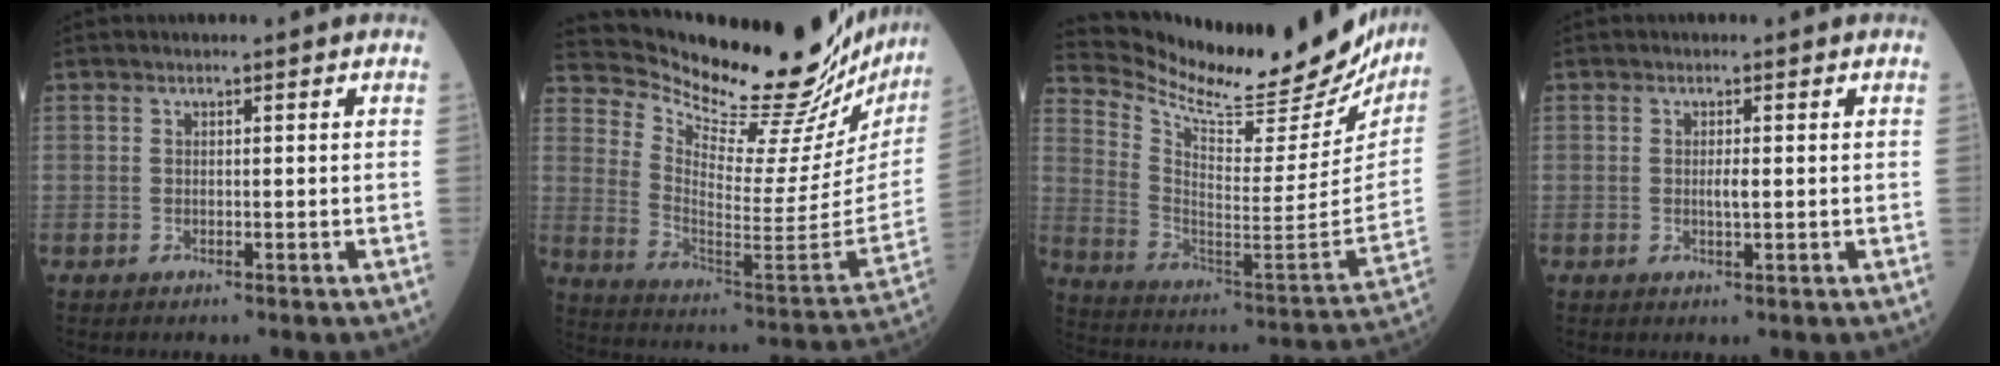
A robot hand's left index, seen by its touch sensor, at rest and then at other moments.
{"total": 29.2, "force": [26.8, 4.1, 11.0], "torque": [-0.185, -0.117, 0.358]}
{"total": 27.9, "force": [25.5, 5.0, 10.2], "torque": [-0.179, -0.087, 0.355]}
{"total": 1.4, "force": [0.0, 0.2, 1.4], "torque": [-0.028, -0.001, 0.001]}